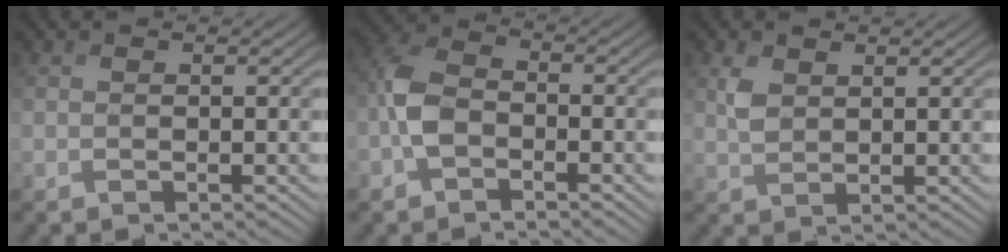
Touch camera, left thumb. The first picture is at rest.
{"total": 4.7, "force": [-1.7, 2.9, 3.3], "torque": [-0.074, 0.010, -0.046]}
{"total": 2.7, "force": [1.9, 1.2, 1.5], "torque": [-0.038, 0.006, 0.041]}